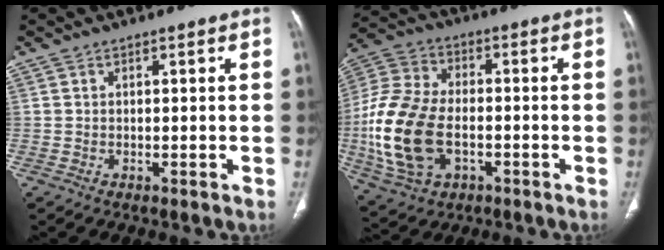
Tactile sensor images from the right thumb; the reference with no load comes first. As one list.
[{"total": 18.8, "force": [-3.5, 11.6, 14.3], "torque": [-0.309, 0.010, -0.060]}]